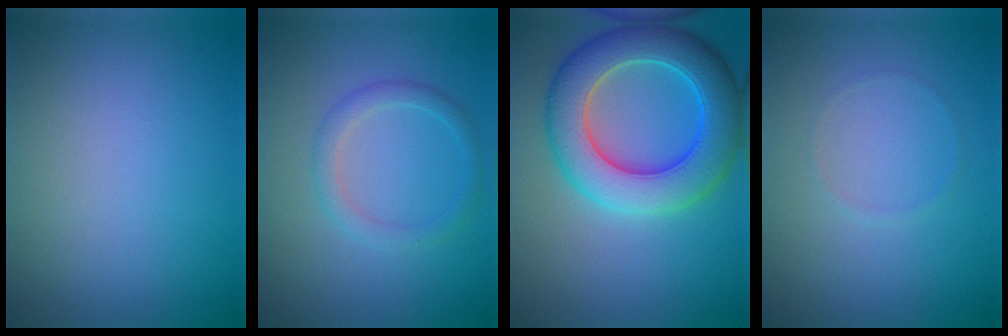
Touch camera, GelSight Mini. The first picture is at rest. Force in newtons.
{"total": 2.0, "press": 2.0, "slide": 0.1}
{"total": 8.8, "press": 8.8, "slide": 0.4}
{"total": 0.5, "press": 0.5, "slide": 0.1}